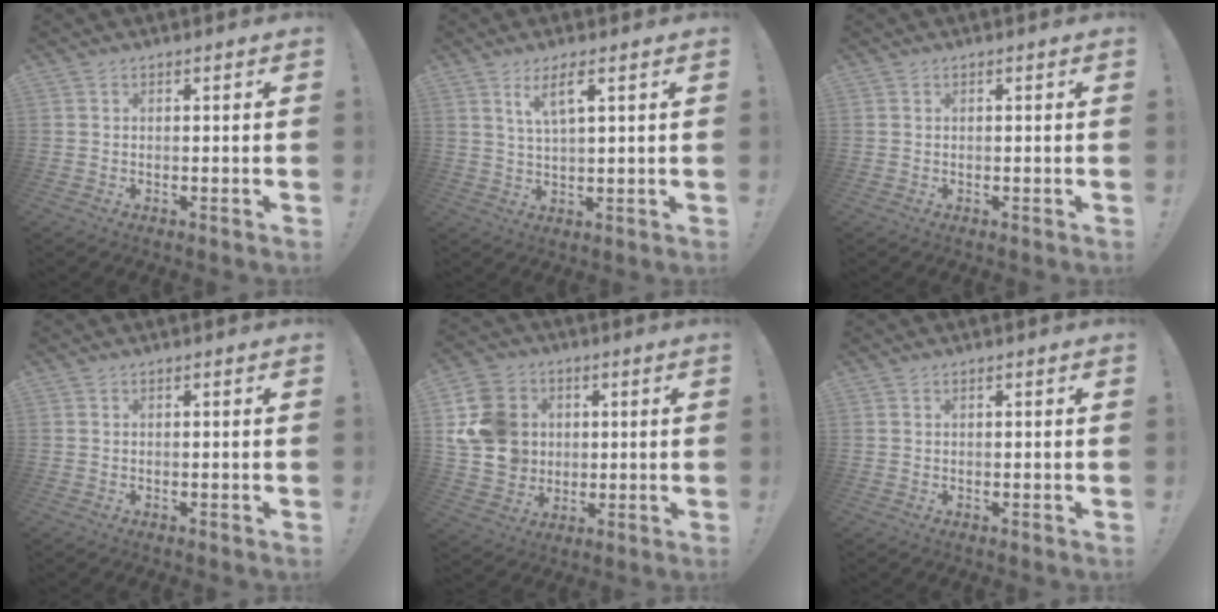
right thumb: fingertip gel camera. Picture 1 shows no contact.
{"total": 5.9, "force": [3.2, 0.8, 4.9], "torque": [-0.085, -0.010, 0.050]}
{"total": 0.0}
{"total": 0.0}
{"total": 15.7, "force": [2.9, 13.8, 7.0], "torque": [-0.121, -0.005, 0.066]}
{"total": 0.0}